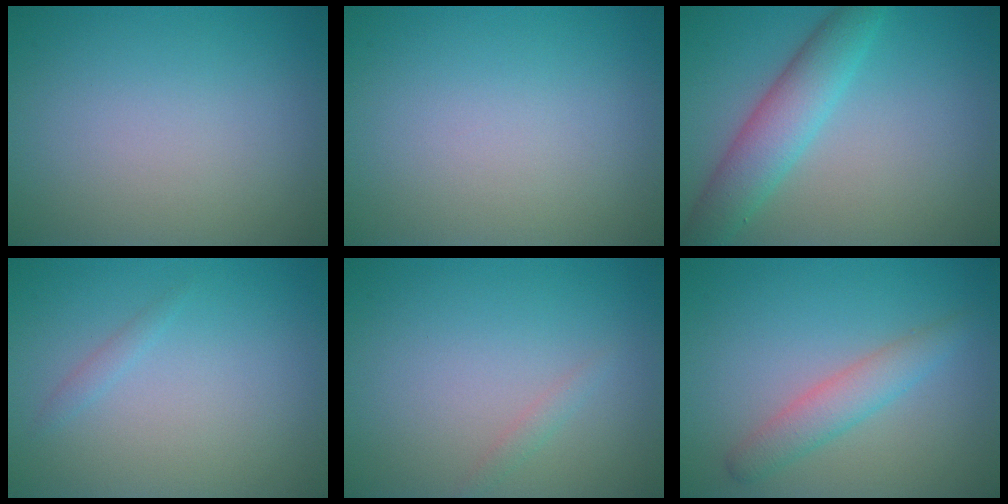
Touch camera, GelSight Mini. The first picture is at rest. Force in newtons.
{"total": 0.0}
{"total": 4.8, "press": 4.8, "slide": 0.0}
{"total": 0.7, "press": 0.7, "slide": 0.0}
{"total": 0.8, "press": 0.8, "slide": 0.0}
{"total": 2.7, "press": 2.7, "slide": 0.0}